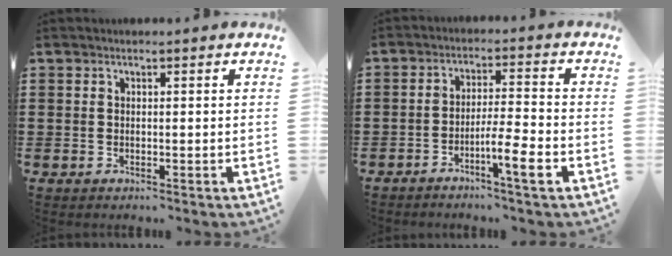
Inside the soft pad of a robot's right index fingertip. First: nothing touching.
{"total": 6.0, "force": [-3.4, 0.3, 4.9], "torque": [-0.087, -0.004, -0.060]}